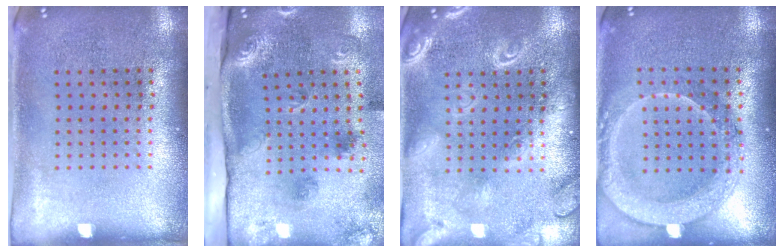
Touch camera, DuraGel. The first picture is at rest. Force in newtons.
{"total": 3.2, "press": 2.1, "slide": 2.4}
{"total": 2.5, "press": 2.5, "slide": 0.2}
{"total": 2.0, "press": 1.9, "slide": 0.8}